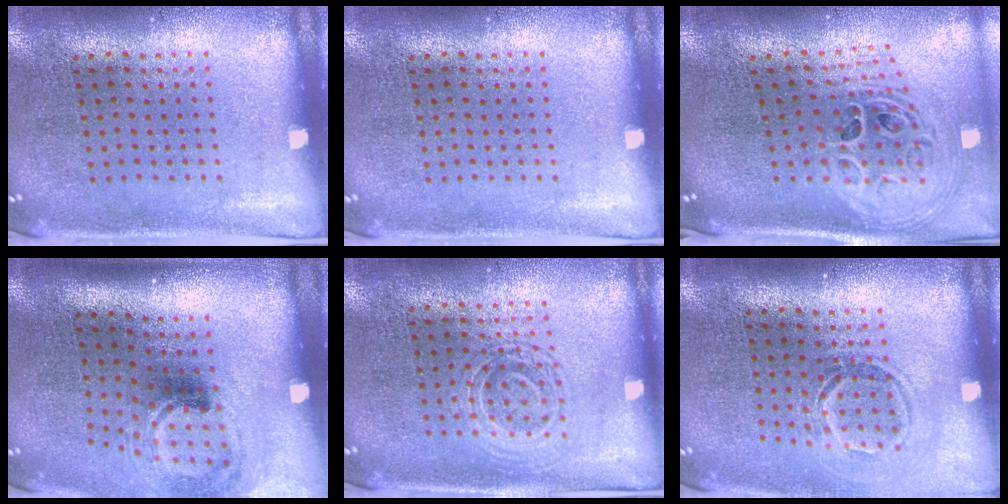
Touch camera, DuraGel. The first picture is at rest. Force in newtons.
{"total": 0.0}
{"total": 2.9, "press": 2.0, "slide": 2.0}
{"total": 1.8, "press": 1.2, "slide": 1.3}
{"total": 1.4, "press": 1.3, "slide": 0.3}
{"total": 1.6, "press": 1.1, "slide": 1.2}